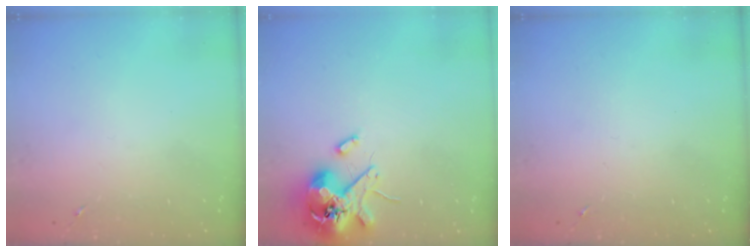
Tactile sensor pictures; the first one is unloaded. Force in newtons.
{"total": 12.7, "press": 12.6, "slide": 1.9}
{"total": 0.0}